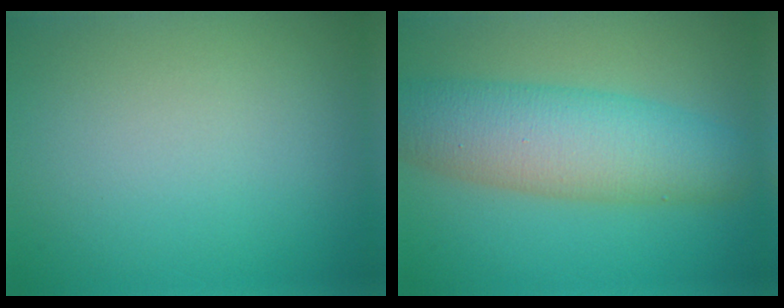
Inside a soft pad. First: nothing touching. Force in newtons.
{"total": 7.9, "press": 7.9, "slide": 0.2}